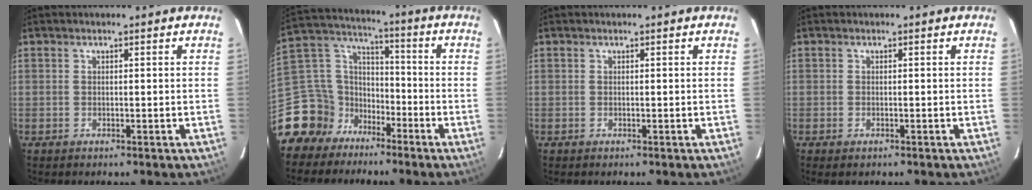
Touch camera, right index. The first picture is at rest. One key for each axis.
{"total": 12.9, "fx": -9.1, "fy": 8.8, "fz": 2.7, "tx": -0.080, "ty": 0.050, "tz": -0.165}
{"total": 0.0}
{"total": 0.8, "fx": -0.5, "fy": 0.4, "fz": 0.5, "tx": -0.008, "ty": -0.003, "tz": -0.009}